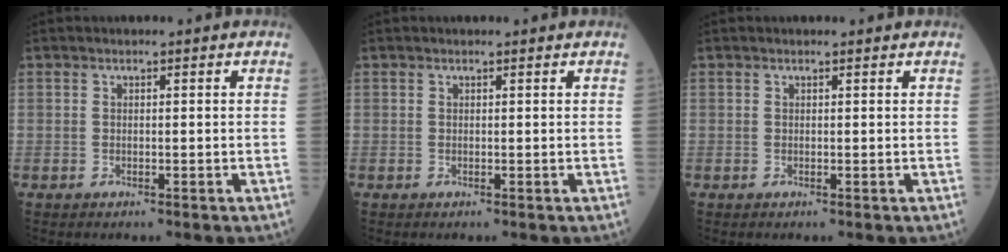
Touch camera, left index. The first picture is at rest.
{"total": 0.0}
{"total": 0.0}